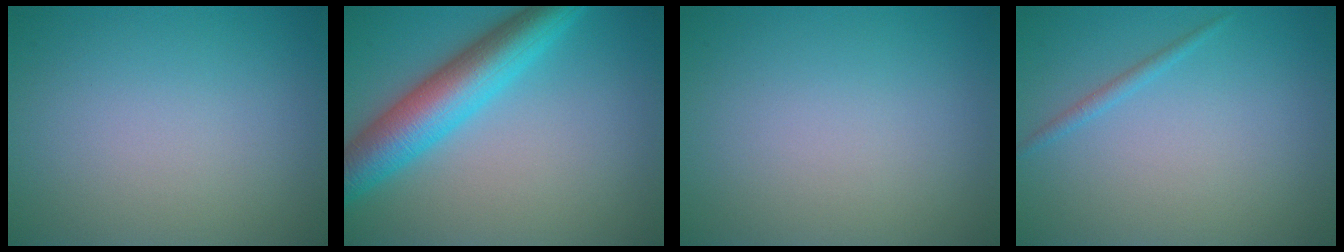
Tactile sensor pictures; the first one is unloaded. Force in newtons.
{"total": 7.4, "press": 7.4, "slide": 0.1}
{"total": 0.0}
{"total": 0.9, "press": 0.9, "slide": 0.2}